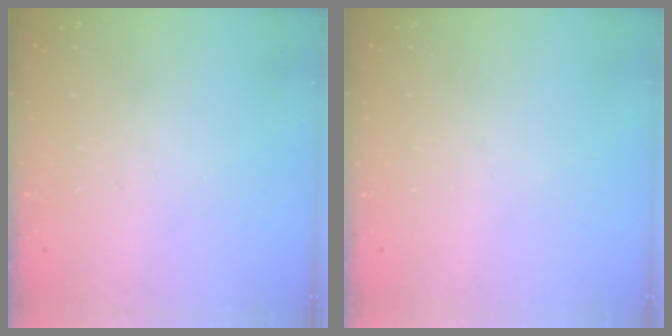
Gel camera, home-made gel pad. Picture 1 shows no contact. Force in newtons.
{"total": 0.0}